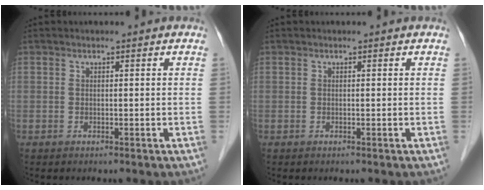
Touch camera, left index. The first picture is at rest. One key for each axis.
{"total": 0.0}